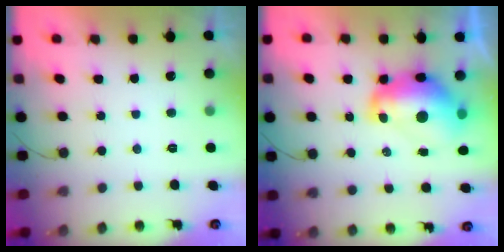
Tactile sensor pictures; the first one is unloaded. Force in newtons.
{"total": 13.1, "press": 13.0, "slide": 1.3}